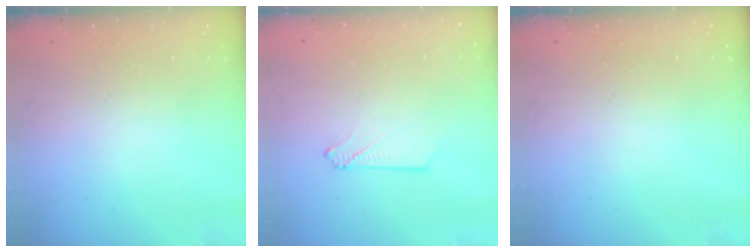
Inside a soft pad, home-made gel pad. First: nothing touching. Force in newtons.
{"total": 2.1, "press": 2.1, "slide": 0.3}
{"total": 0.0}